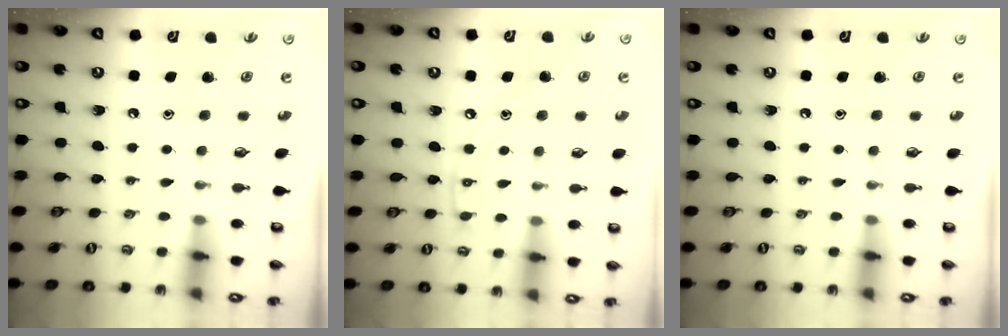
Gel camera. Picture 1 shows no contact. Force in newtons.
{"total": 8.7, "press": 8.6, "slide": 0.8}
{"total": 0.0}